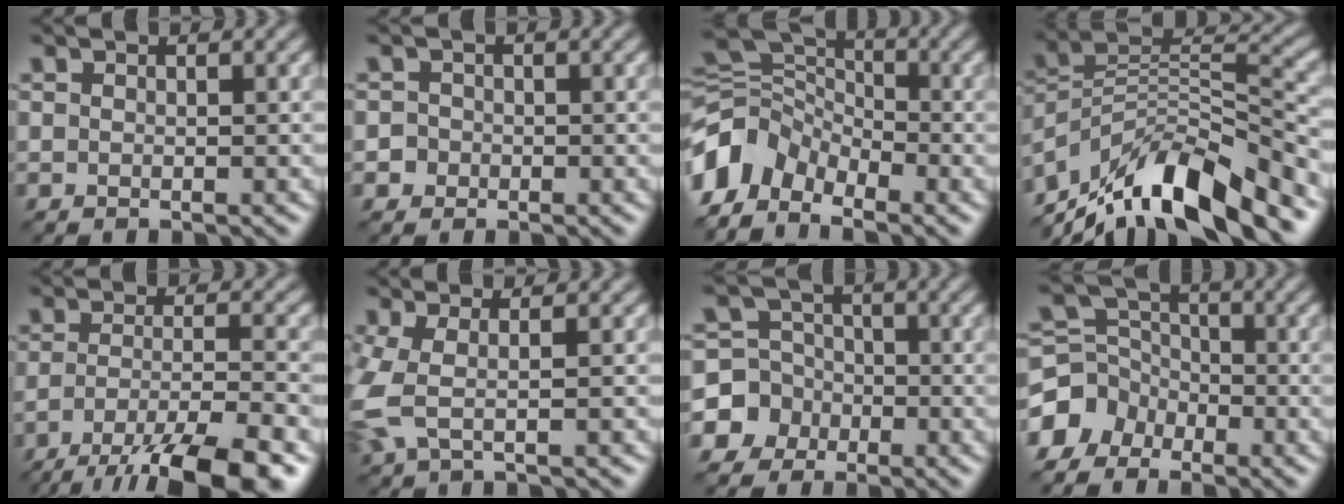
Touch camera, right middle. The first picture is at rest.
{"total": 2.8, "force": [-0.8, 2.6, 0.3], "torque": [0.018, 0.025, -0.026]}
{"total": 5.7, "force": [-4.0, 3.0, 2.7], "torque": [-0.051, 0.009, -0.096]}
{"total": 11.0, "force": [-8.8, 2.4, 6.1], "torque": [-0.106, 0.012, -0.170]}
{"total": 9.4, "force": [-6.7, 1.3, 6.5], "torque": [-0.108, -0.008, -0.118]}
{"total": 3.4, "force": [-0.7, 1.1, 3.1], "torque": [-0.096, -0.004, -0.012]}
{"total": 6.5, "force": [-2.6, 5.8, 1.0], "torque": [-0.026, 0.007, -0.069]}
{"total": 5.1, "force": [-3.3, 3.7, 1.3], "torque": [-0.013, 0.011, -0.071]}